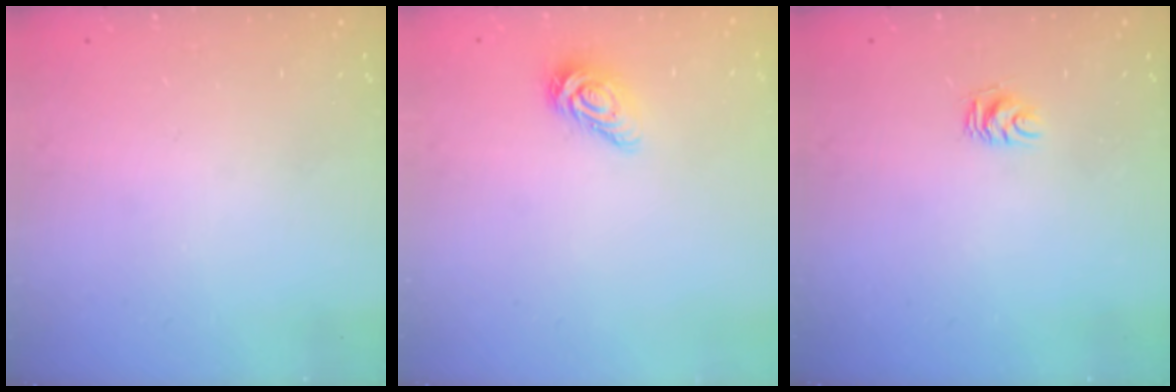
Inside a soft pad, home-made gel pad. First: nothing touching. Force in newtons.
{"total": 7.2, "press": 7.2, "slide": 0.2}
{"total": 4.6, "press": 4.5, "slide": 0.5}